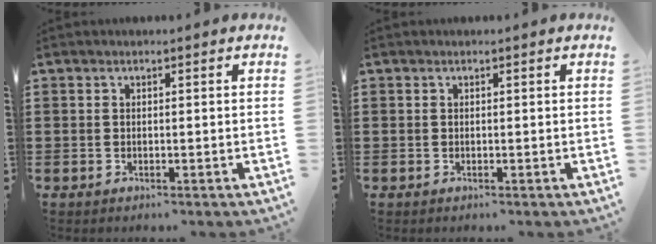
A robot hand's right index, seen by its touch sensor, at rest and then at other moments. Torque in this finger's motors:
{"motor_torque": [0.00, 0.00, 0.00, 0.00]}